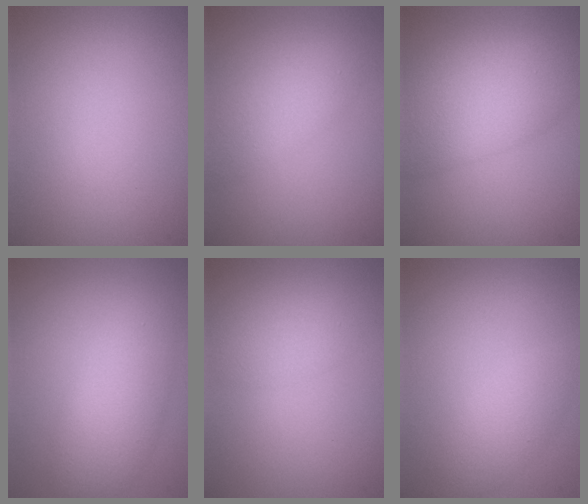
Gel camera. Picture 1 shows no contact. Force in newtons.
{"total": 3.4, "press": 3.4, "slide": 0.2}
{"total": 7.0, "press": 7.0, "slide": 0.3}
{"total": 4.5, "press": 4.5, "slide": 0.2}
{"total": 1.6, "press": 1.6, "slide": 0.1}
{"total": 1.7, "press": 1.7, "slide": 0.0}